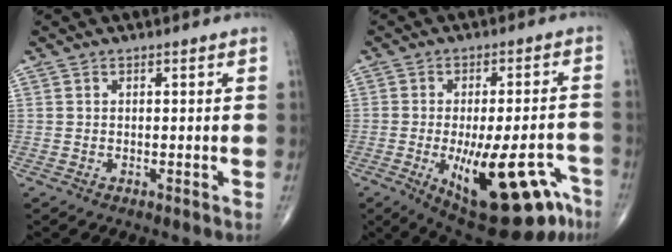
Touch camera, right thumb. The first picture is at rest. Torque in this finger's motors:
{"motor_torque": [1.72, 2.11, 0.19, -0.20, 0.43]}